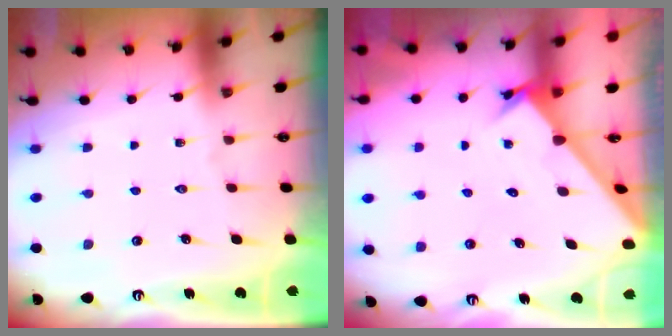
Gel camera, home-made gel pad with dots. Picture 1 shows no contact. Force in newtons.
{"total": 1.7, "press": 1.7, "slide": 0.1}